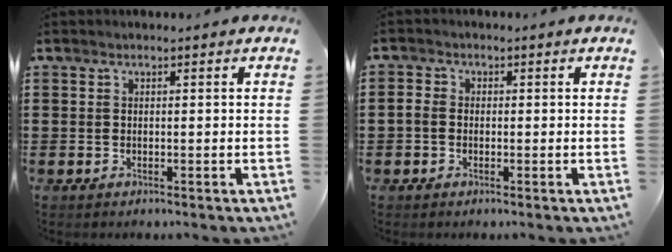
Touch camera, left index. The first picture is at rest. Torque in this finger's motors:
{"motor_torque": [-0.46, 0.74, -0.19, -0.07]}